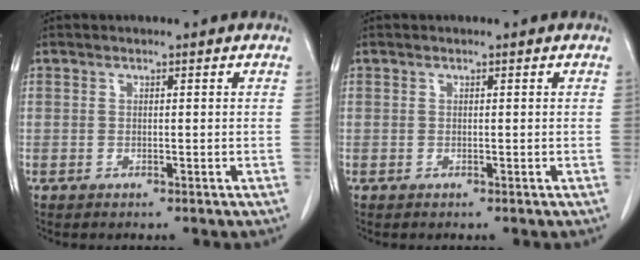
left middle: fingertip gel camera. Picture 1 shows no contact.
{"total": 0.0}